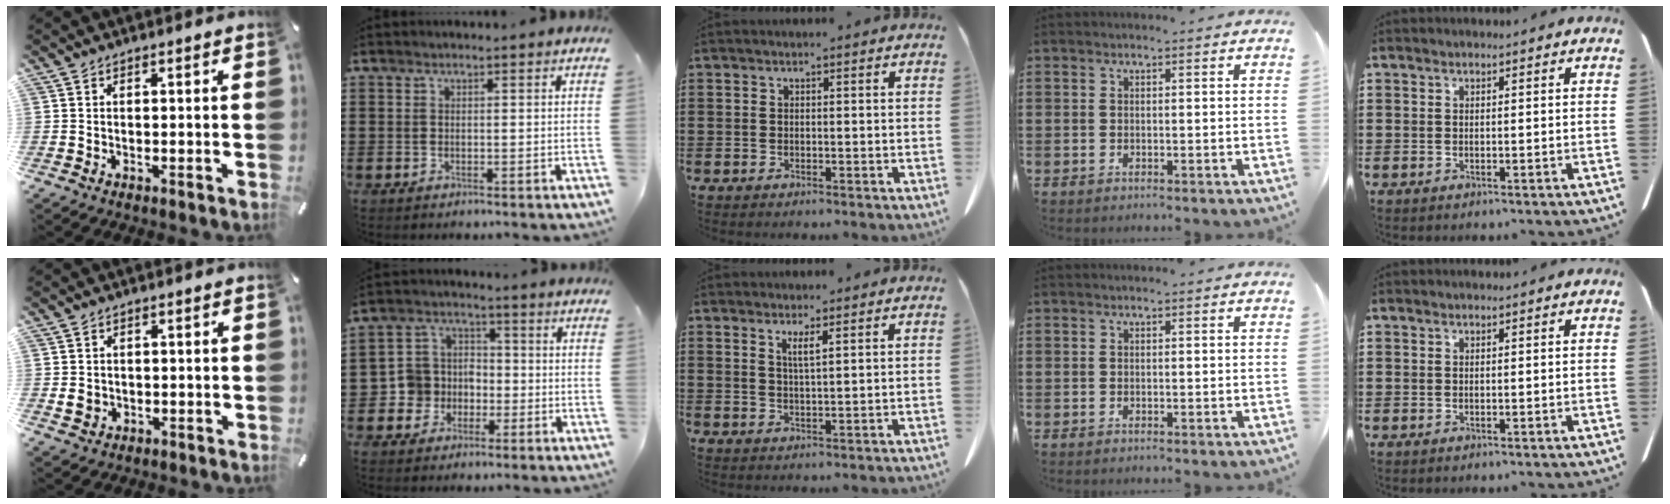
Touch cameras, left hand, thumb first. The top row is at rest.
{"thumb": {"total": 2.9, "force": [-0.3, 2.5, 1.3], "torque": [-0.017, 0.000, -0.007]}, "index": {"total": 5.9, "force": [-2.2, 5.4, 0.8], "torque": [-0.056, 0.006, -0.049]}, "middle": {"total": 2.4, "force": [1.5, 0.1, 1.9], "torque": [-0.042, -0.002, 0.027]}}